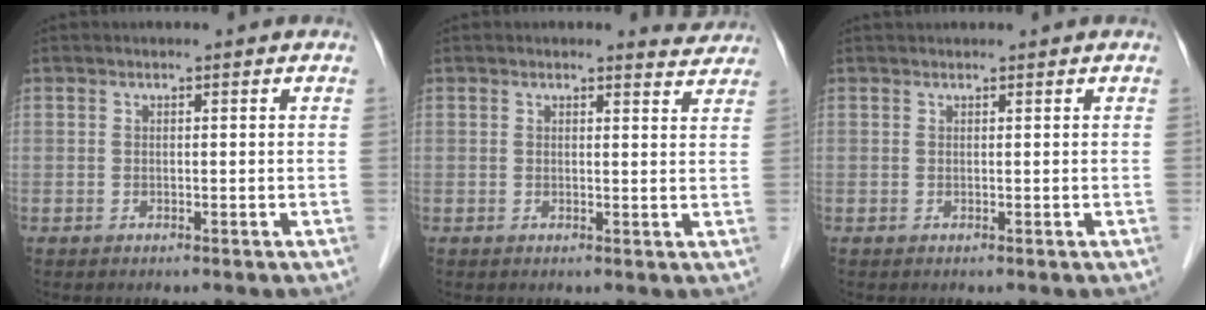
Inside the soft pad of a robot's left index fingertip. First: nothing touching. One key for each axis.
{"total": 2.7, "fx": 2.6, "fy": 0.6, "fz": 0.0, "tx": 0.000, "ty": -0.015, "tz": 0.016}
{"total": 0.9, "fx": 0.9, "fy": 0.1, "fz": 0.1, "tx": -0.006, "ty": 0.018, "tz": 0.020}